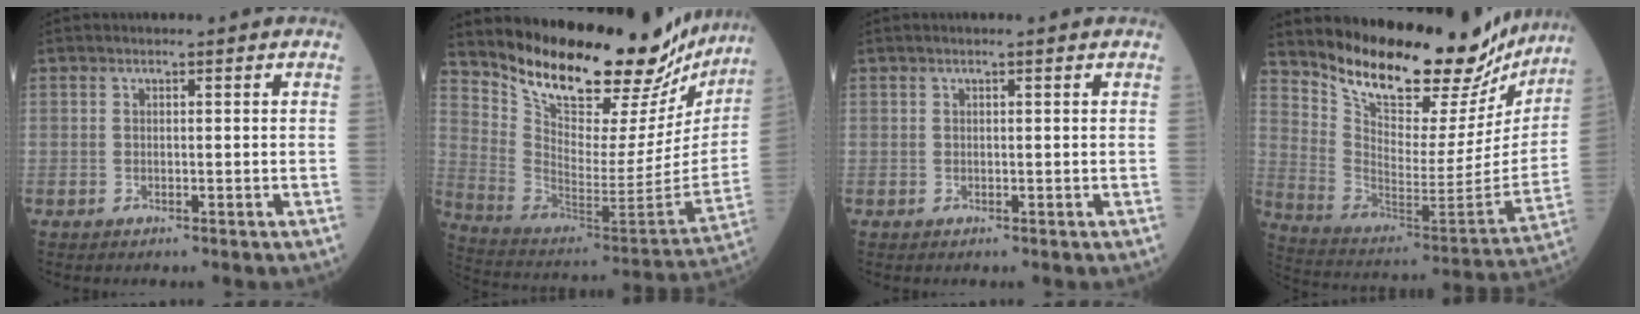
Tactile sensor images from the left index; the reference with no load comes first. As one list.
[{"total": 27.5, "force": [24.1, 7.5, 10.8], "torque": [-0.171, -0.078, 0.337]}, {"total": 0.5, "force": [0.4, -0.1, 0.4], "torque": [-0.009, 0.003, 0.007]}, {"total": 24.8, "force": [21.9, 7.4, 9.0], "torque": [-0.140, -0.059, 0.312]}]